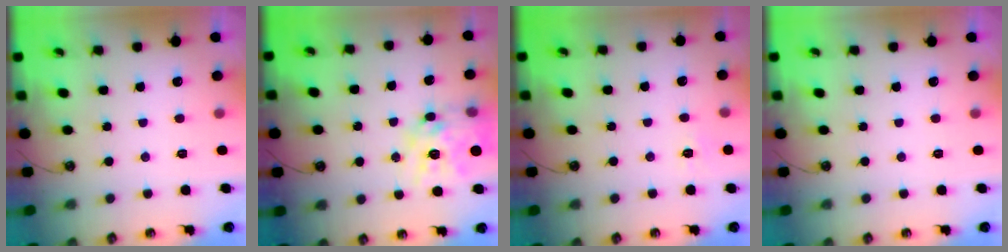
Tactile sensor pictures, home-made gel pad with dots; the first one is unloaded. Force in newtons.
{"total": 15.6, "press": 15.6, "slide": 1.4}
{"total": 4.8, "press": 4.8, "slide": 0.6}
{"total": 0.0}